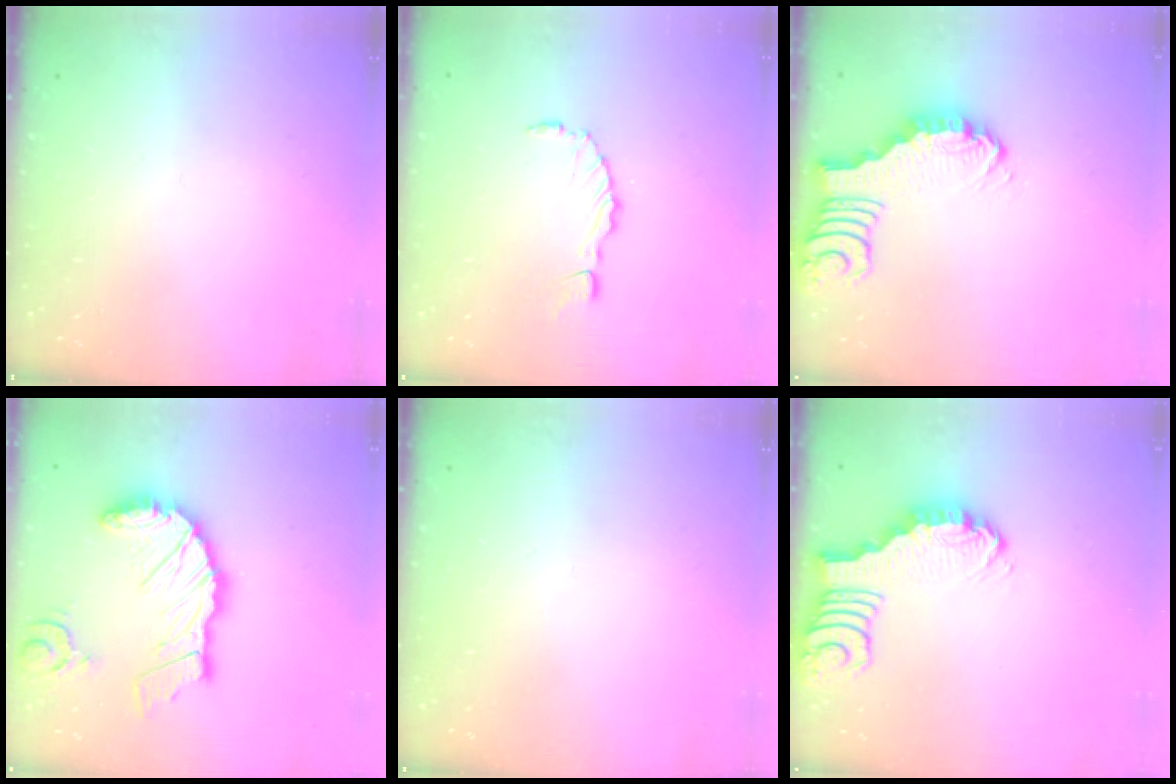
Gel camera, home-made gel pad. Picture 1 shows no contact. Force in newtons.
{"total": 1.2, "press": 1.2, "slide": 0.3}
{"total": 2.8, "press": 2.8, "slide": 0.4}
{"total": 18.9, "press": 18.7, "slide": 2.6}
{"total": 0.0}
{"total": 2.7, "press": 2.7, "slide": 0.4}